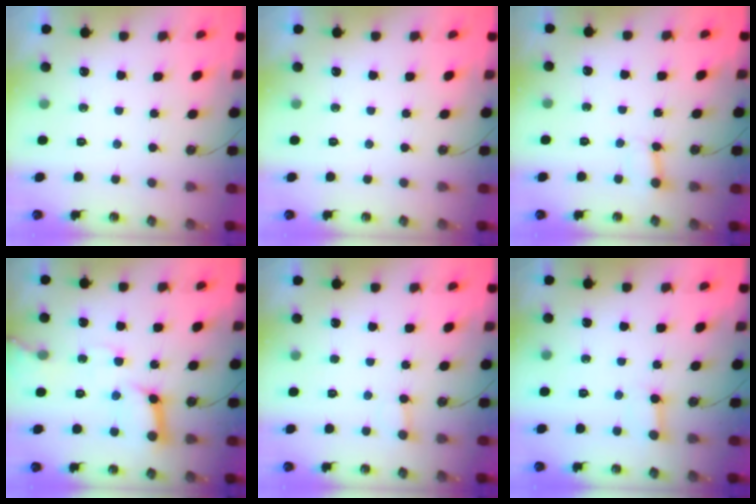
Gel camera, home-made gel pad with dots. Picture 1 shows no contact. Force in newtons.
{"total": 0.0}
{"total": 3.2, "press": 3.2, "slide": 0.3}
{"total": 12.9, "press": 12.8, "slide": 1.8}
{"total": 3.2, "press": 3.2, "slide": 0.2}
{"total": 3.9, "press": 3.9, "slide": 0.4}